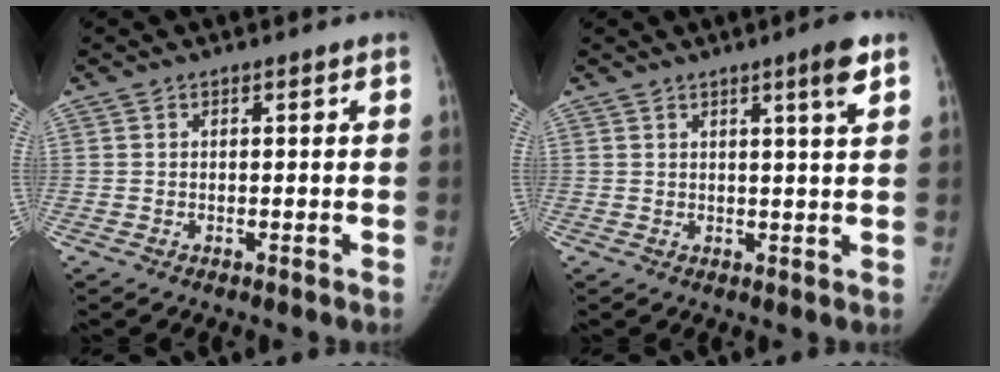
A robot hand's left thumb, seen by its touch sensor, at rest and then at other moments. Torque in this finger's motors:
{"motor_torque": [0.42, 0.10, 0.70, -0.17, 0.11]}